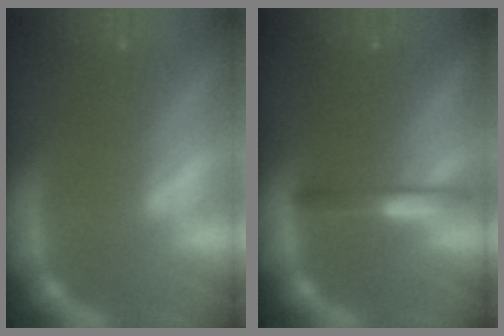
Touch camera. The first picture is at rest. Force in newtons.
{"total": 2.4}